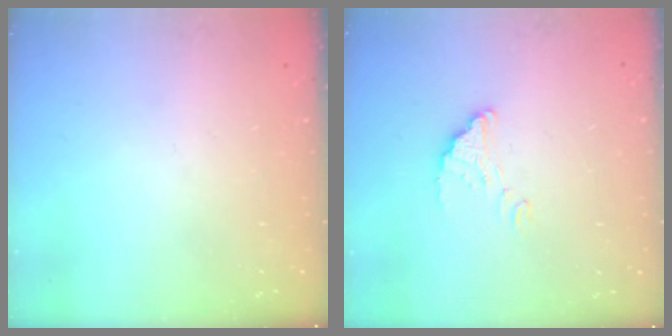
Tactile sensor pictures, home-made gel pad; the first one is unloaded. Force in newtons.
{"total": 1.8, "press": 1.8, "slide": 0.0}